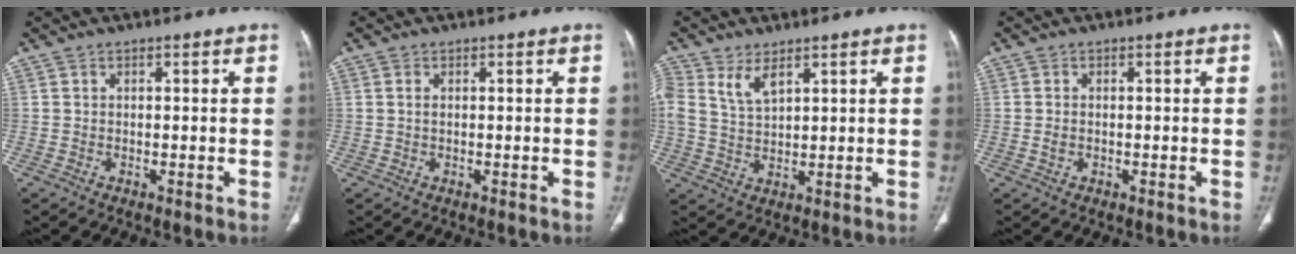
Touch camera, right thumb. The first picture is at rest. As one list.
[{"total": 0.8, "force": [0.2, 0.4, 0.6], "torque": [-0.017, 0.004, 0.006]}, {"total": 5.7, "force": [3.2, 2.8, 3.8], "torque": [-0.072, -0.008, 0.073]}, {"total": 1.3, "force": [-0.2, 0.9, 0.9], "torque": [-0.023, 0.001, -0.003]}]